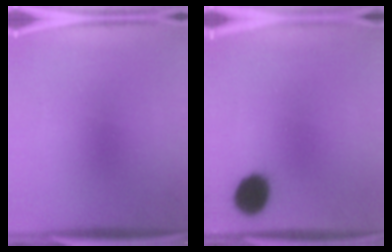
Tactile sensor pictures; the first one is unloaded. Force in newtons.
{"total": 10.3}